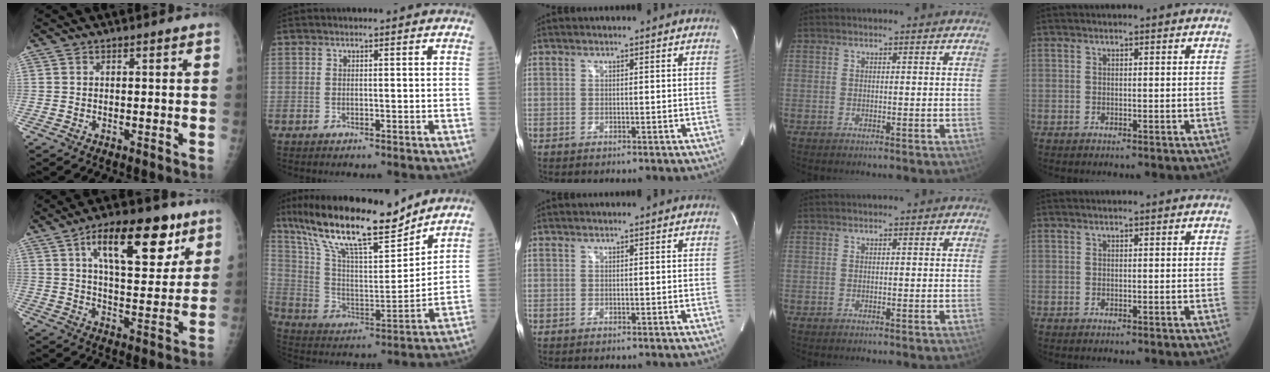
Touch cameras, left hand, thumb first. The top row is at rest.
{"thumb": {"total": 17.6, "force": [8.8, 7.7, 13.2], "torque": [-0.158, -0.029, 0.137]}, "index": {"total": 18.0, "force": [14.6, 2.6, 10.2], "torque": [-0.187, -0.001, 0.265]}}